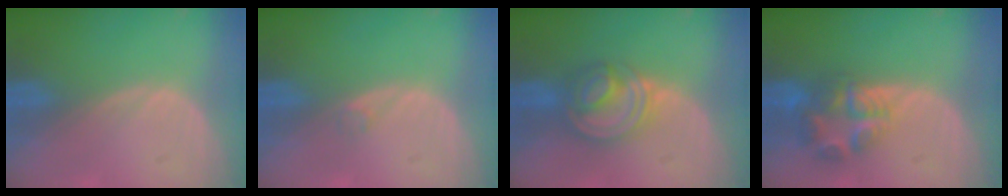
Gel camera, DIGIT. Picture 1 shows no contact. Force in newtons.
{"total": 0.8, "press": 0.8, "slide": 0.1}
{"total": 7.4, "press": 6.5, "slide": 3.5}
{"total": 6.7, "press": 6.4, "slide": 1.8}